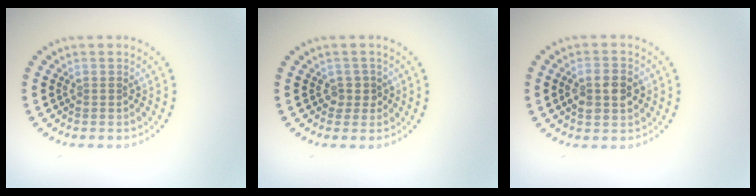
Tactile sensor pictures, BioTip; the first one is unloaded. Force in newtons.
{"total": 1.2, "press": 0.9, "slide": 0.8}
{"total": 2.8, "press": 2.8, "slide": 0.1}